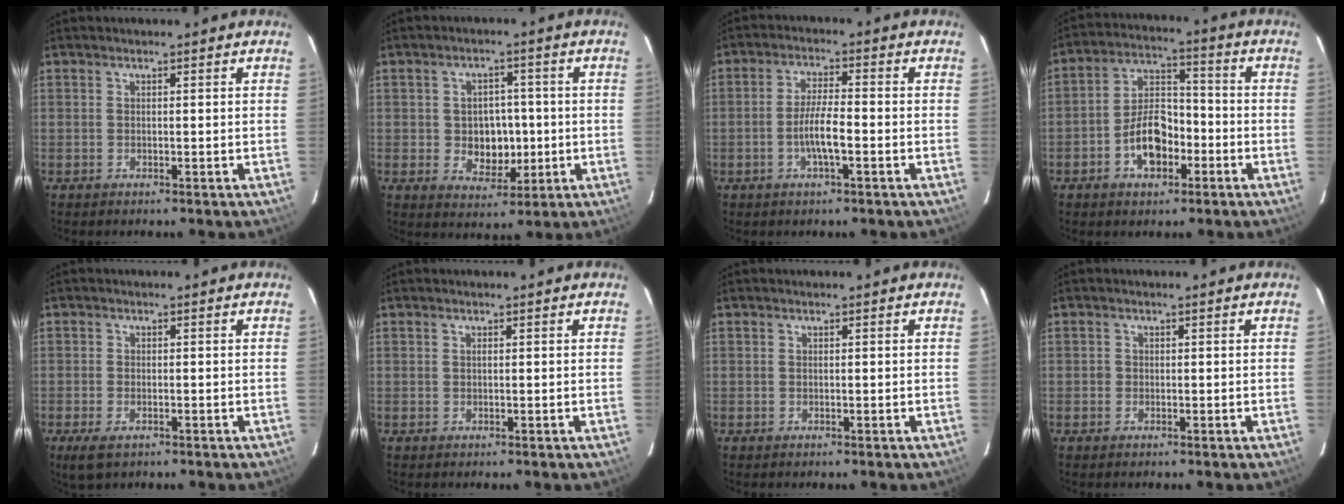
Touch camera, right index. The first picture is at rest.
{"total": 6.9, "force": [-0.7, 5.8, 3.8], "torque": [-0.074, 0.008, 0.003]}
{"total": 5.5, "force": [-1.9, 0.8, 5.0], "torque": [-0.100, 0.002, -0.037]}
{"total": 9.8, "force": [-4.1, 5.8, 6.7], "torque": [-0.126, 0.026, -0.062]}
{"total": 3.9, "force": [-2.3, 1.8, 2.6], "torque": [-0.059, -0.012, -0.043]}
{"total": 0.0}
{"total": 0.0}
{"total": 0.8, "force": [-0.3, 0.7, 0.0], "torque": [0.001, 0.001, -0.004]}